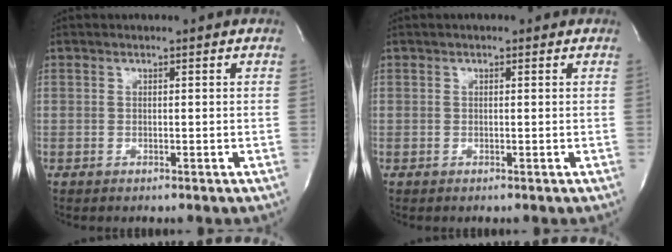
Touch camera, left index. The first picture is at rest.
{"total": 0.7, "force": [0.1, 0.5, 0.5], "torque": [-0.013, 0.001, -0.002]}